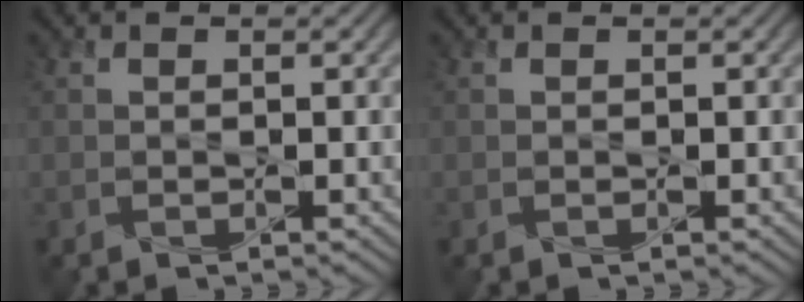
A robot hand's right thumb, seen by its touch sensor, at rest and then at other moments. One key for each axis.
{"total": 0.0}